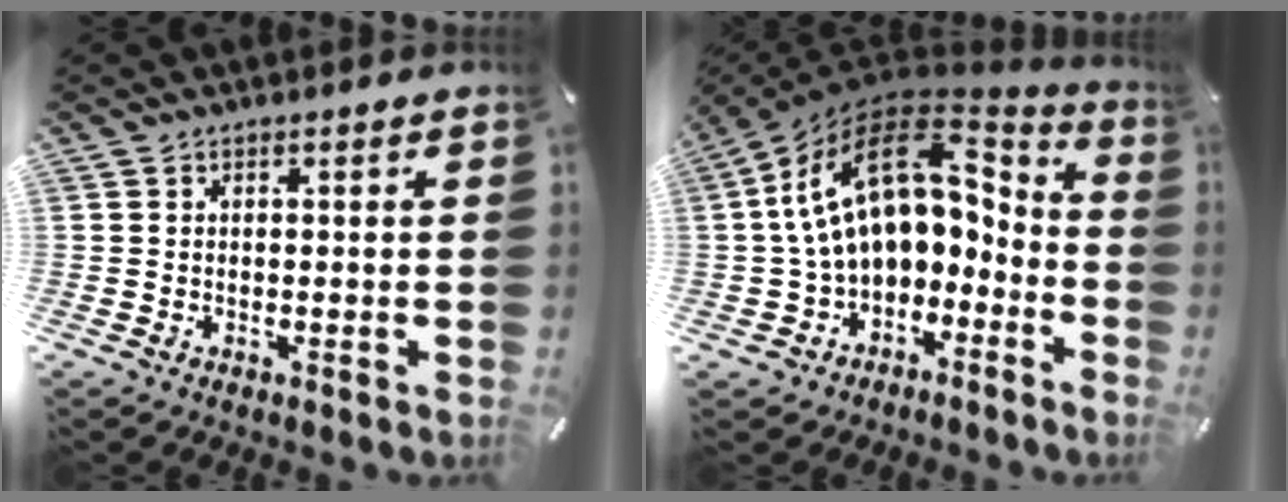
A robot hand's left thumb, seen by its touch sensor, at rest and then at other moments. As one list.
[{"total": 18.6, "force": [3.7, 12.1, 13.6], "torque": [-0.243, -0.017, 0.069]}]